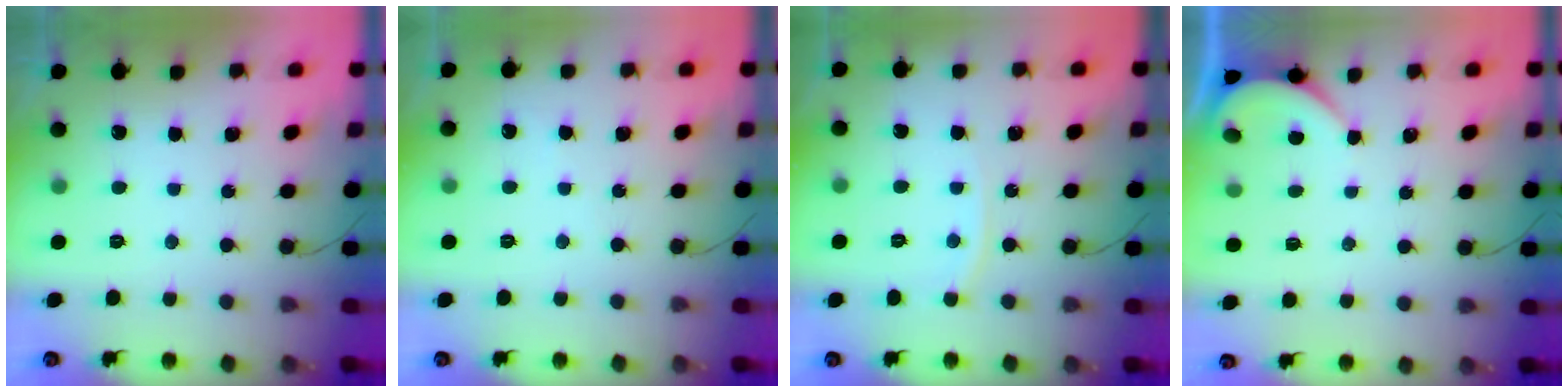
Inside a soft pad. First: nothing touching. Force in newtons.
{"total": 3.0, "press": 3.0, "slide": 0.3}
{"total": 3.7, "press": 3.7, "slide": 0.5}
{"total": 1.6, "press": 1.5, "slide": 0.2}